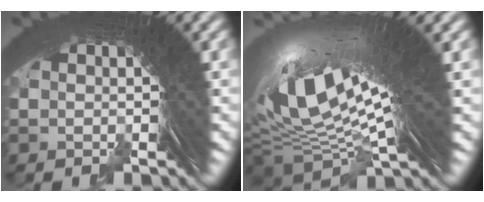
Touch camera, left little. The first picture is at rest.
{"total": 13.1, "force": [1.7, 6.6, 11.2], "torque": [-0.204, -0.021, 0.041]}